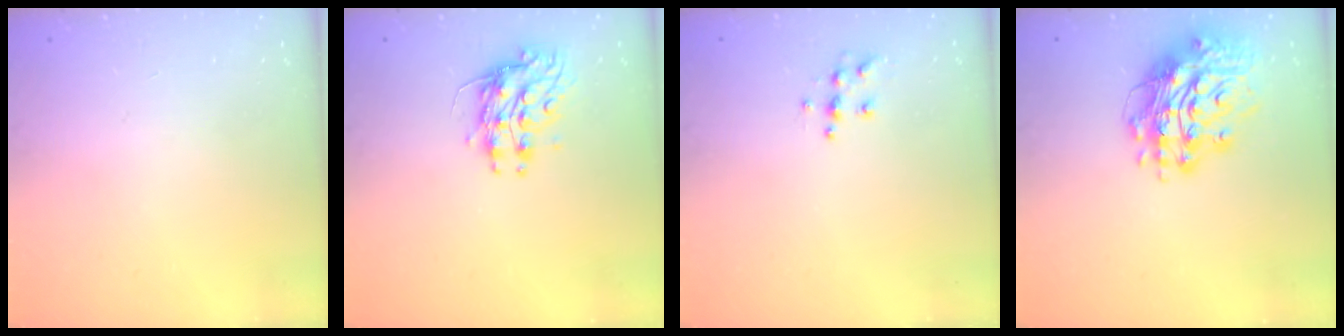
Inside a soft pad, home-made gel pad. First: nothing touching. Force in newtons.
{"total": 9.2, "press": 9.2, "slide": 0.1}
{"total": 6.4, "press": 6.4, "slide": 0.6}
{"total": 15.8, "press": 15.7, "slide": 1.7}